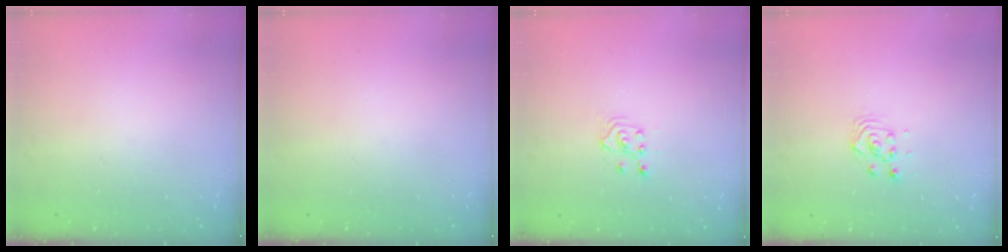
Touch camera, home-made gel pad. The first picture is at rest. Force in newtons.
{"total": 0.0}
{"total": 2.5, "press": 2.4, "slide": 0.7}
{"total": 2.9, "press": 2.9, "slide": 0.4}